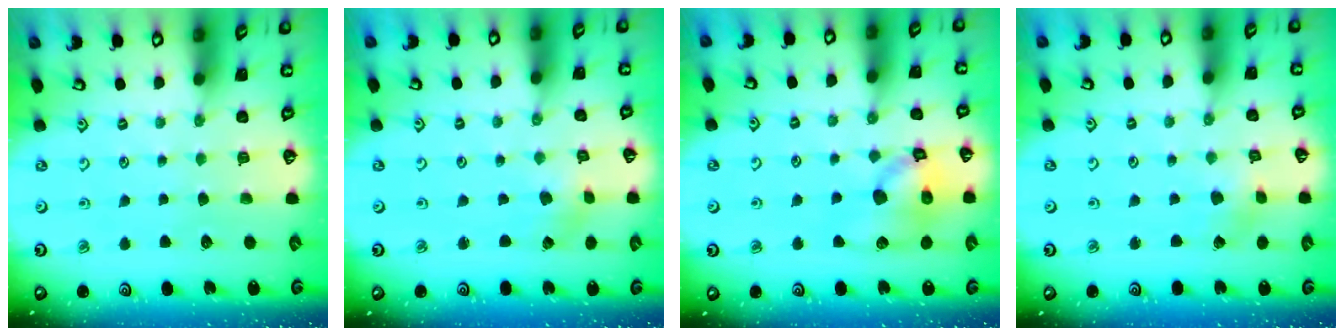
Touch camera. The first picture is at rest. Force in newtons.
{"total": 0.7, "press": 0.7, "slide": 0.2}
{"total": 13.5, "press": 13.3, "slide": 2.0}
{"total": 2.3, "press": 2.3, "slide": 0.3}